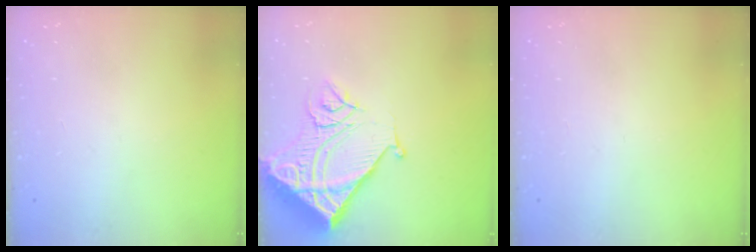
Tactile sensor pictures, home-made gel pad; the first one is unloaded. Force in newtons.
{"total": 14.2, "press": 14.1, "slide": 1.8}
{"total": 0.0}